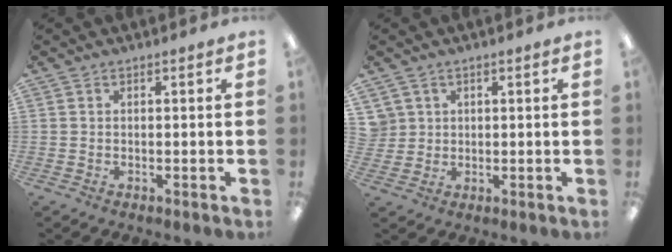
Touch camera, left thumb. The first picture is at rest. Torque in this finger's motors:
{"motor_torque": [-0.09, 0.04, 0.05, 0.03, 0.00]}